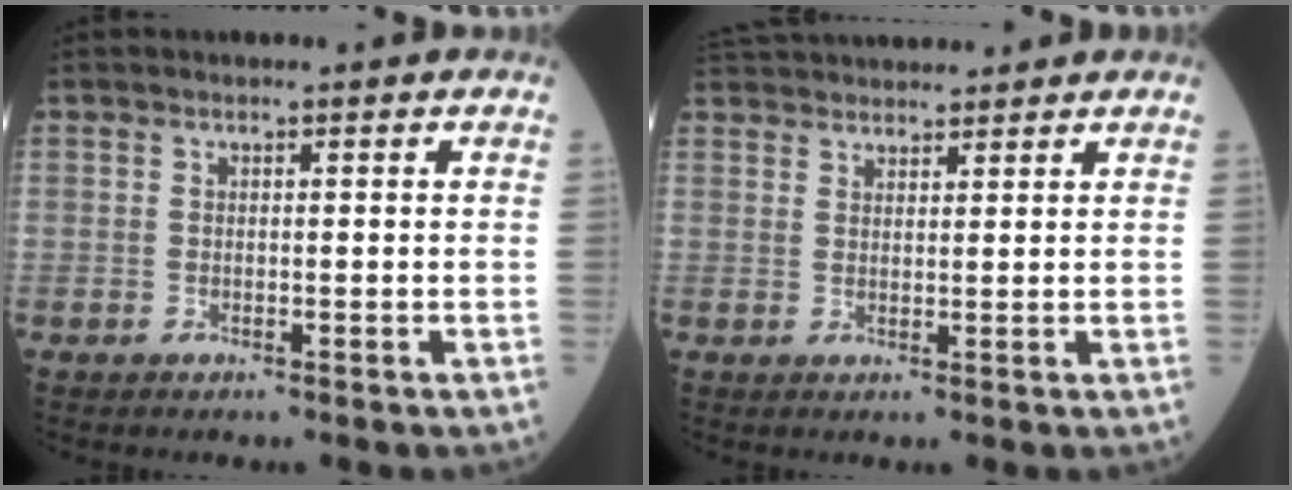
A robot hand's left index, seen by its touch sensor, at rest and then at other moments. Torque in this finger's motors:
{"motor_torque": [0.11, -0.57, 0.19, 0.14]}